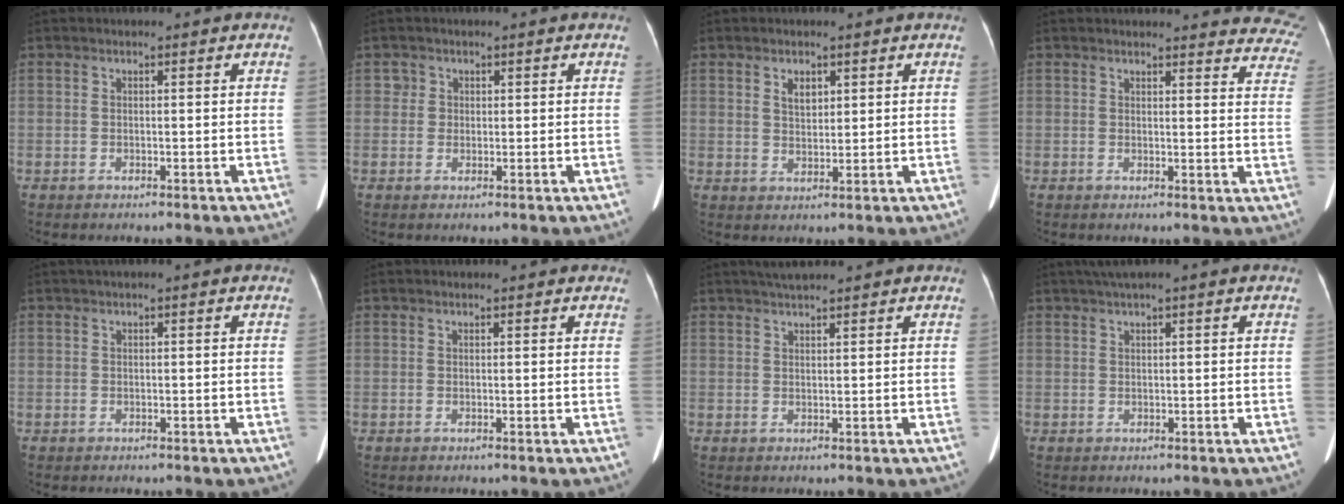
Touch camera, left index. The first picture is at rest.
{"total": 1.4, "force": [0.1, 1.4, -0.3], "torque": [0.012, -0.002, -0.002]}
{"total": 2.4, "force": [1.1, 1.5, 1.5], "torque": [-0.033, 0.003, 0.026]}
{"total": 17.5, "force": [16.7, 3.7, 3.6], "torque": [-0.003, -0.077, 0.148]}
{"total": 0.0}
{"total": 2.5, "force": [2.2, 0.7, 1.1], "torque": [-0.014, 0.020, 0.017]}
{"total": 3.2, "force": [2.9, 0.0, 1.5], "torque": [-0.024, 0.020, 0.051]}
{"total": 2.3, "force": [1.4, 0.1, 1.8], "torque": [-0.040, 0.022, 0.031]}